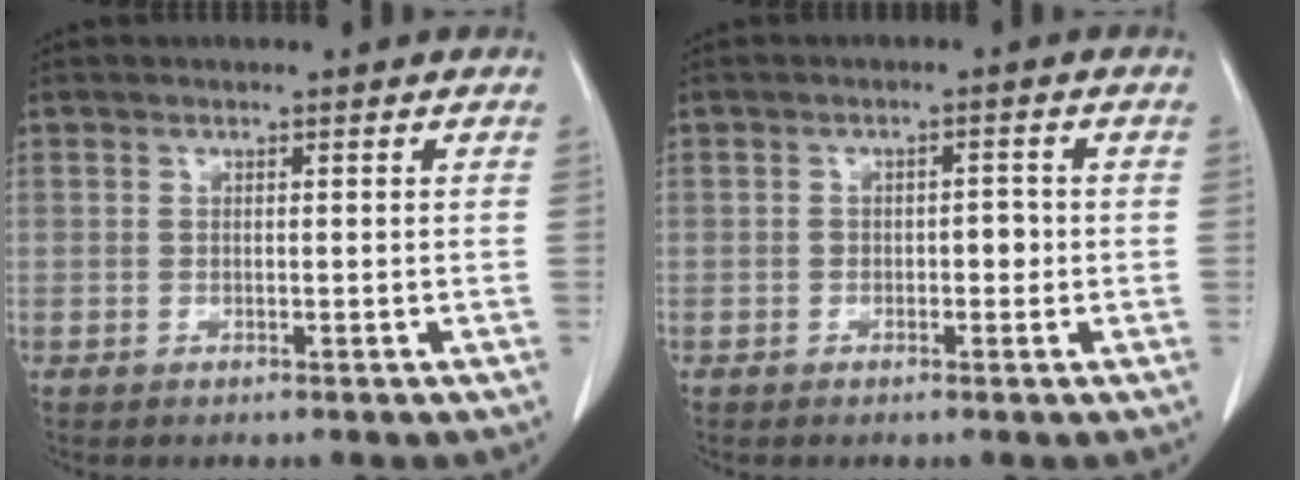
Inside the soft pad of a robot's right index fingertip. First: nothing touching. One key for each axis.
{"total": 2.0, "fx": -0.4, "fy": 1.1, "fz": 1.6, "tx": -0.015, "ty": 0.008, "tz": -0.004}